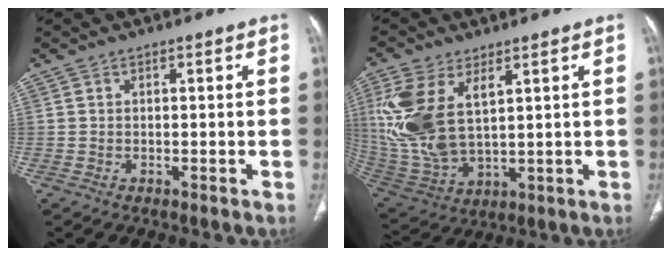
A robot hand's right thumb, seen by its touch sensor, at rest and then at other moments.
{"total": 16.0, "force": [5.2, 8.4, 12.5], "torque": [-0.279, -0.014, 0.122]}